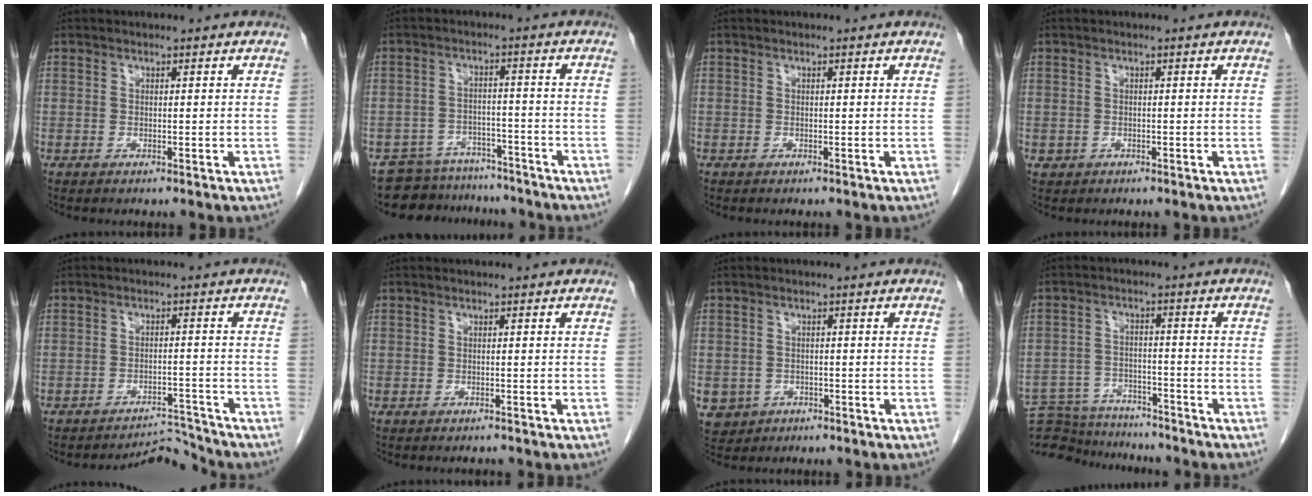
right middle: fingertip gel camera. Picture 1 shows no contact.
{"total": 10.6, "force": [-9.8, 4.0, 0.5], "torque": [-0.008, 0.019, -0.137]}
{"total": 0.0}
{"total": 0.8, "force": [-0.3, 0.8, 0.1], "torque": [-0.005, 0.003, -0.001]}
{"total": 4.2, "force": [-3.9, -0.6, -1.5], "torque": [0.031, 0.008, -0.057]}
{"total": 0.6, "force": [-0.6, 0.0, -0.1], "torque": [-0.004, -0.004, -0.009]}
{"total": 5.5, "force": [-2.4, 4.8, 1.1], "torque": [-0.025, 0.003, -0.032]}
{"total": 13.1, "force": [-12.4, 3.1, 2.7], "torque": [-0.055, 0.008, -0.186]}